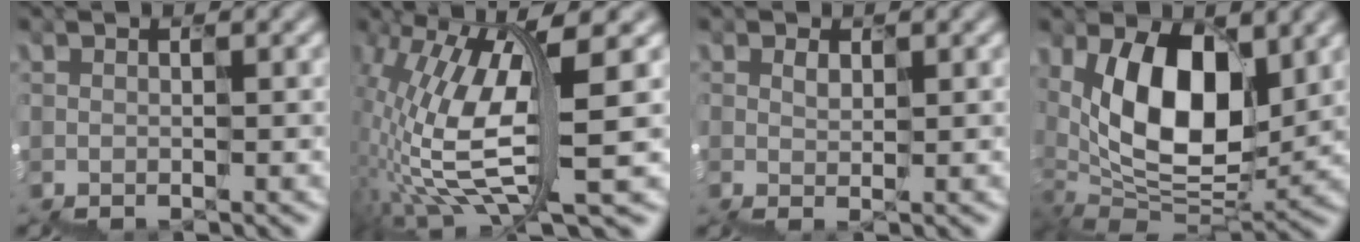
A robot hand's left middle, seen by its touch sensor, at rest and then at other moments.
{"total": 8.1, "force": [2.3, 2.2, 7.4], "torque": [-0.187, 0.002, 0.048]}
{"total": 0.8, "force": [0.4, -0.3, -0.7], "torque": [-0.002, 0.003, 0.007]}
{"total": 10.1, "force": [2.8, 5.6, 8.0], "torque": [-0.143, -0.007, 0.046]}